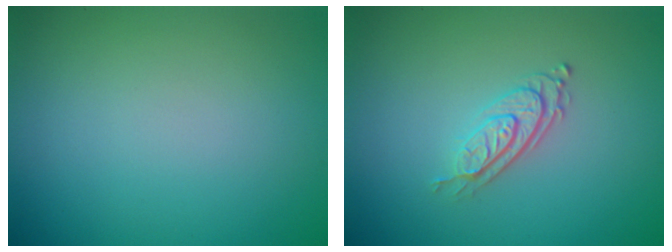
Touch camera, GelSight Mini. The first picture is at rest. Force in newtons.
{"total": 2.8, "press": 2.0, "slide": 2.0}